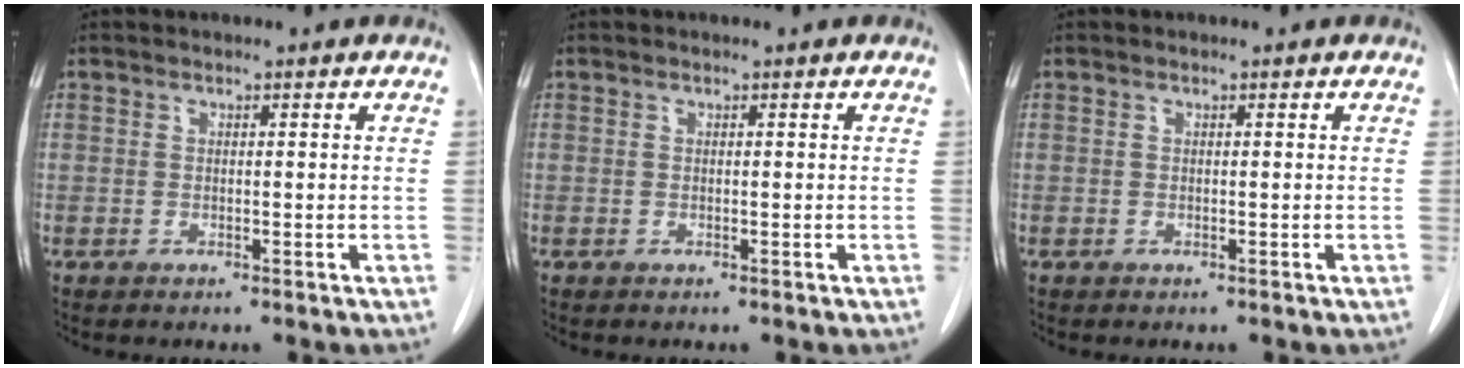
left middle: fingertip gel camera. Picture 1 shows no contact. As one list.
[{"total": 0.0}, {"total": 0.0}]